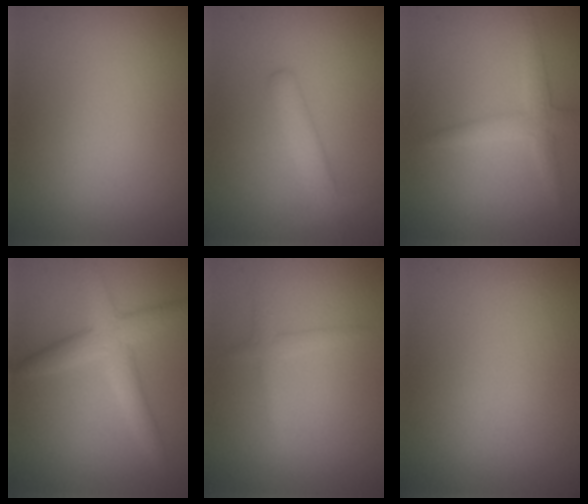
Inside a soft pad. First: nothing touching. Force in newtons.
{"total": 2.6, "press": 2.6, "slide": 0.1}
{"total": 2.4, "press": 2.4, "slide": 0.1}
{"total": 4.3, "press": 4.3, "slide": 0.3}
{"total": 1.3, "press": 1.3, "slide": 0.1}
{"total": 0.0}